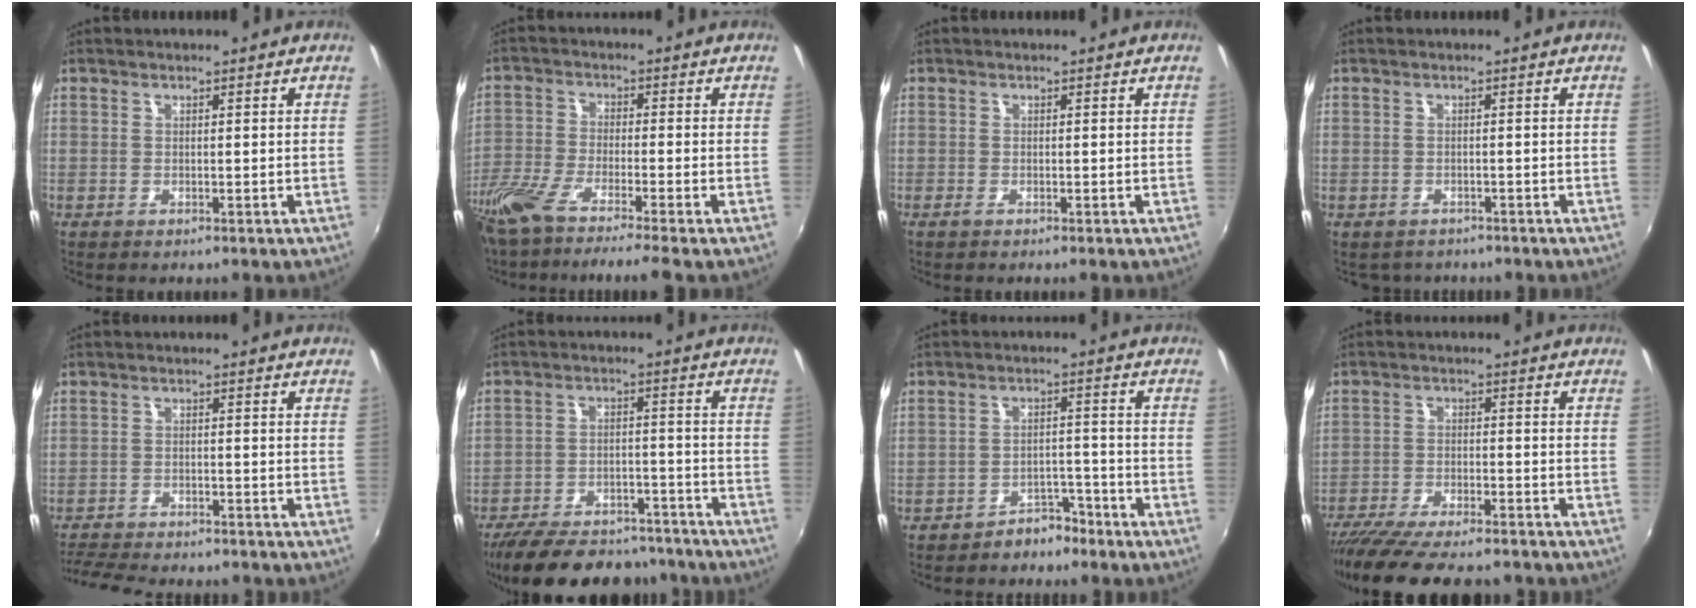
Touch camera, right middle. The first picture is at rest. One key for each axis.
{"total": 12.1, "fx": -9.9, "fy": -0.1, "fz": 6.9, "tx": -0.156, "ty": -0.043, "tz": -0.181}
{"total": 0.6, "fx": -0.4, "fy": 0.0, "fz": 0.4, "tx": -0.008, "ty": -0.002, "tz": -0.011}
{"total": 2.3, "fx": -1.9, "fy": 1.3, "fz": 0.2, "tx": -0.011, "ty": -0.006, "tz": -0.026}
{"total": 10.8, "fx": -9.8, "fy": 2.3, "fz": 3.9, "tx": -0.105, "ty": -0.021, "tz": -0.158}
{"total": 22.8, "fx": -19.2, "fy": 8.3, "fz": 9.0, "tx": -0.188, "ty": 0.011, "tz": -0.260}
{"total": 5.1, "fx": -4.3, "fy": 2.5, "fz": 1.2, "tx": -0.026, "ty": 0.017, "tz": -0.061}
{"total": 18.1, "fx": -15.5, "fy": 3.8, "fz": 8.6, "tx": -0.172, "ty": -0.039, "tz": -0.243}